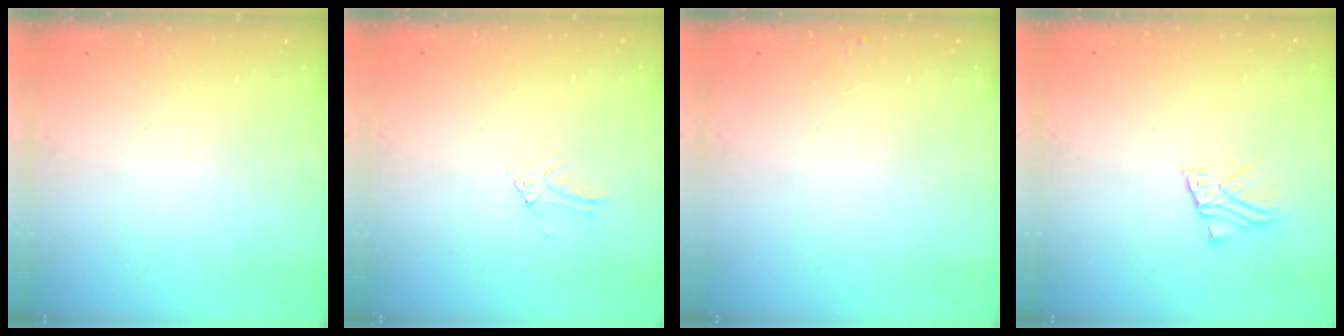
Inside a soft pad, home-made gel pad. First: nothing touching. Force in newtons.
{"total": 3.0, "press": 3.0, "slide": 0.3}
{"total": 2.9, "press": 2.9, "slide": 0.4}
{"total": 2.9, "press": 2.9, "slide": 0.2}